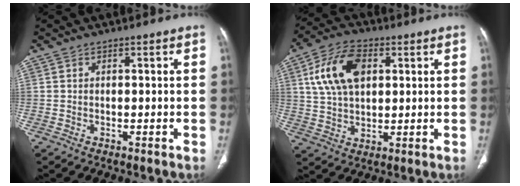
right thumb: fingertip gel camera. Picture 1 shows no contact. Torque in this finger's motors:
{"motor_torque": [-1.07, 1.17, 1.17, 0.25, 0.16]}